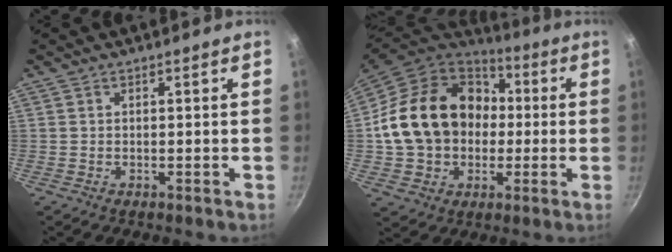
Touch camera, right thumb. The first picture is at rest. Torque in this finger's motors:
{"motor_torque": [1.23, 3.78, 1.91, -0.15, 0.18]}